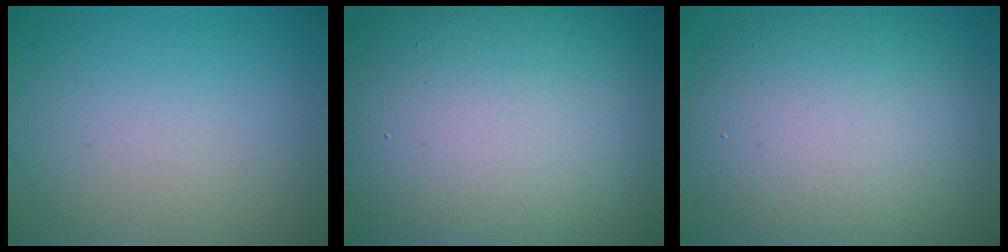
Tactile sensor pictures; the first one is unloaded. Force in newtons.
{"total": 18.9, "press": 18.9, "slide": 1.0}
{"total": 12.4, "press": 12.4, "slide": 0.5}